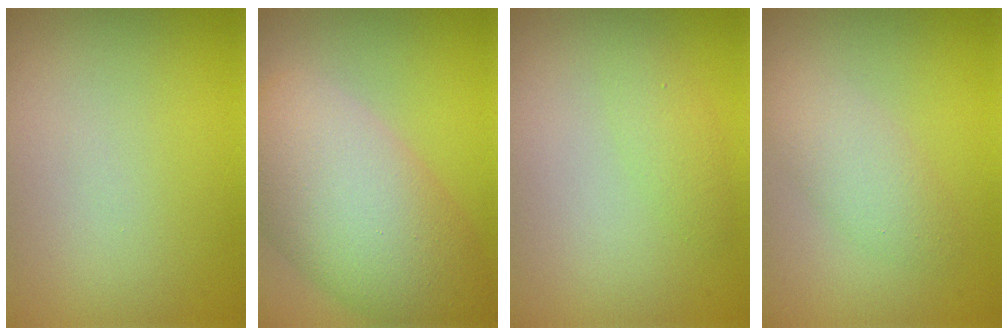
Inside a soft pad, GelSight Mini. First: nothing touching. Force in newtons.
{"total": 10.2, "press": 10.2, "slide": 0.6}
{"total": 1.3, "press": 1.3, "slide": 0.1}
{"total": 2.7, "press": 2.7, "slide": 0.2}